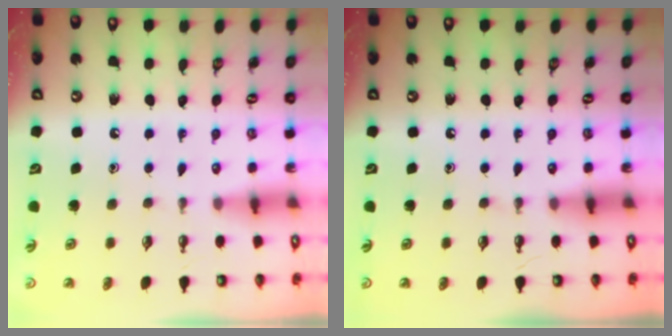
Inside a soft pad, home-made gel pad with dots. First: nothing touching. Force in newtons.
{"total": 0.0}